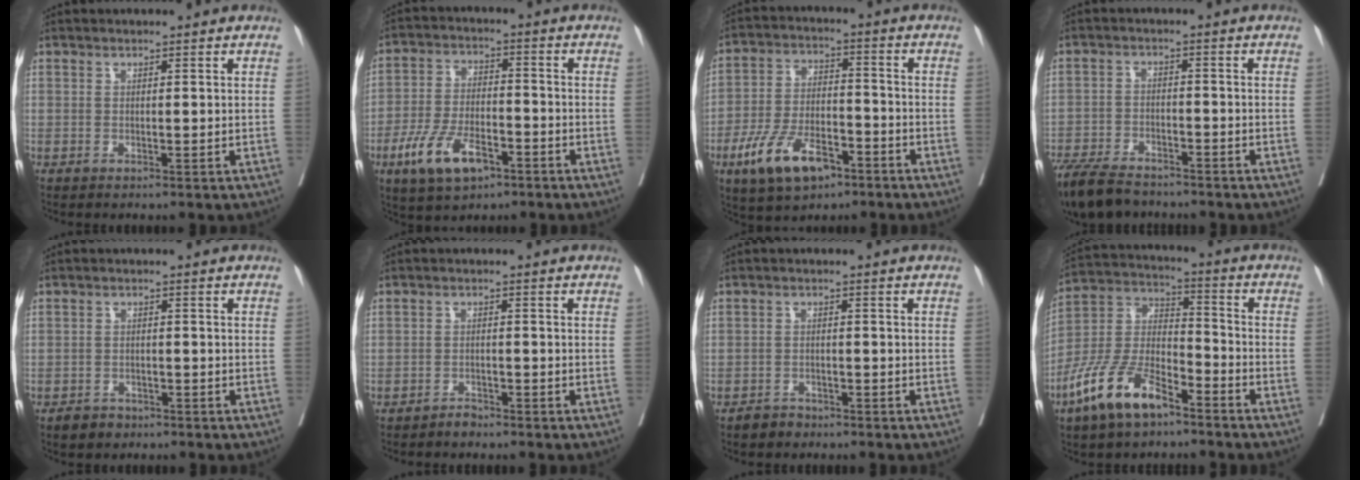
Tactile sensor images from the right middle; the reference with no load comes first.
{"total": 10.1, "force": [-5.4, 4.3, 7.4], "torque": [-0.156, -0.001, -0.096]}
{"total": 11.6, "force": [-6.6, 5.1, 8.1], "torque": [-0.163, 0.001, -0.117]}
{"total": 10.0, "force": [-8.6, 2.9, 4.2], "torque": [-0.074, -0.021, -0.145]}
{"total": 2.5, "force": [-1.9, 1.6, 0.5], "torque": [-0.014, 0.004, -0.027]}
{"total": 1.6, "force": [-1.5, 0.4, 0.2], "torque": [-0.004, 0.000, -0.025]}
{"total": 2.1, "force": [-1.8, 1.1, 0.2], "torque": [-0.011, 0.003, -0.030]}
{"total": 13.1, "force": [-8.6, 4.8, 8.6], "torque": [-0.185, -0.001, -0.171]}